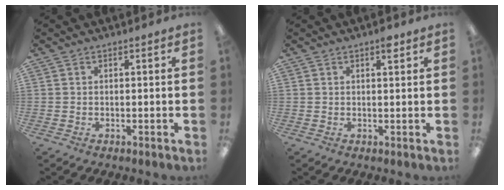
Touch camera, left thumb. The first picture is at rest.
{"total": 2.4, "force": [1.5, 0.8, 1.7], "torque": [-0.021, -0.004, 0.022]}